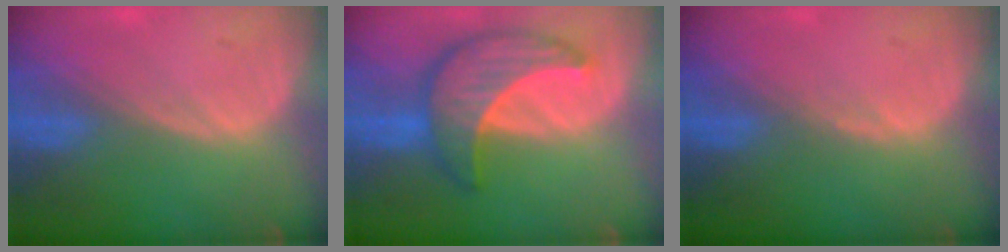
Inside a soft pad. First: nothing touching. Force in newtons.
{"total": 8.8, "press": 8.8, "slide": 0.6}
{"total": 0.6, "press": 0.5, "slide": 0.3}